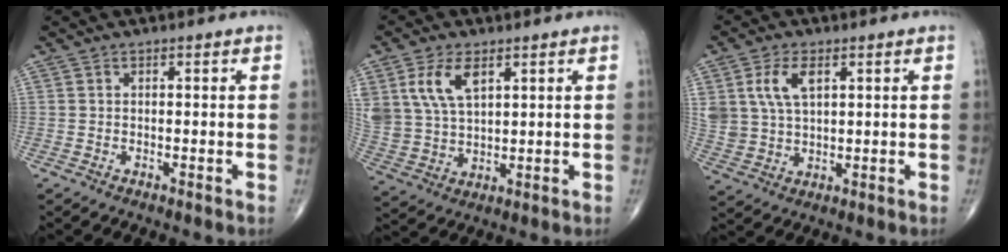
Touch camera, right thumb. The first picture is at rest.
{"total": 10.5, "force": [4.7, 5.9, 7.3], "torque": [-0.145, -0.012, 0.103]}
{"total": 8.2, "force": [3.1, 4.8, 6.0], "torque": [-0.118, -0.006, 0.066]}